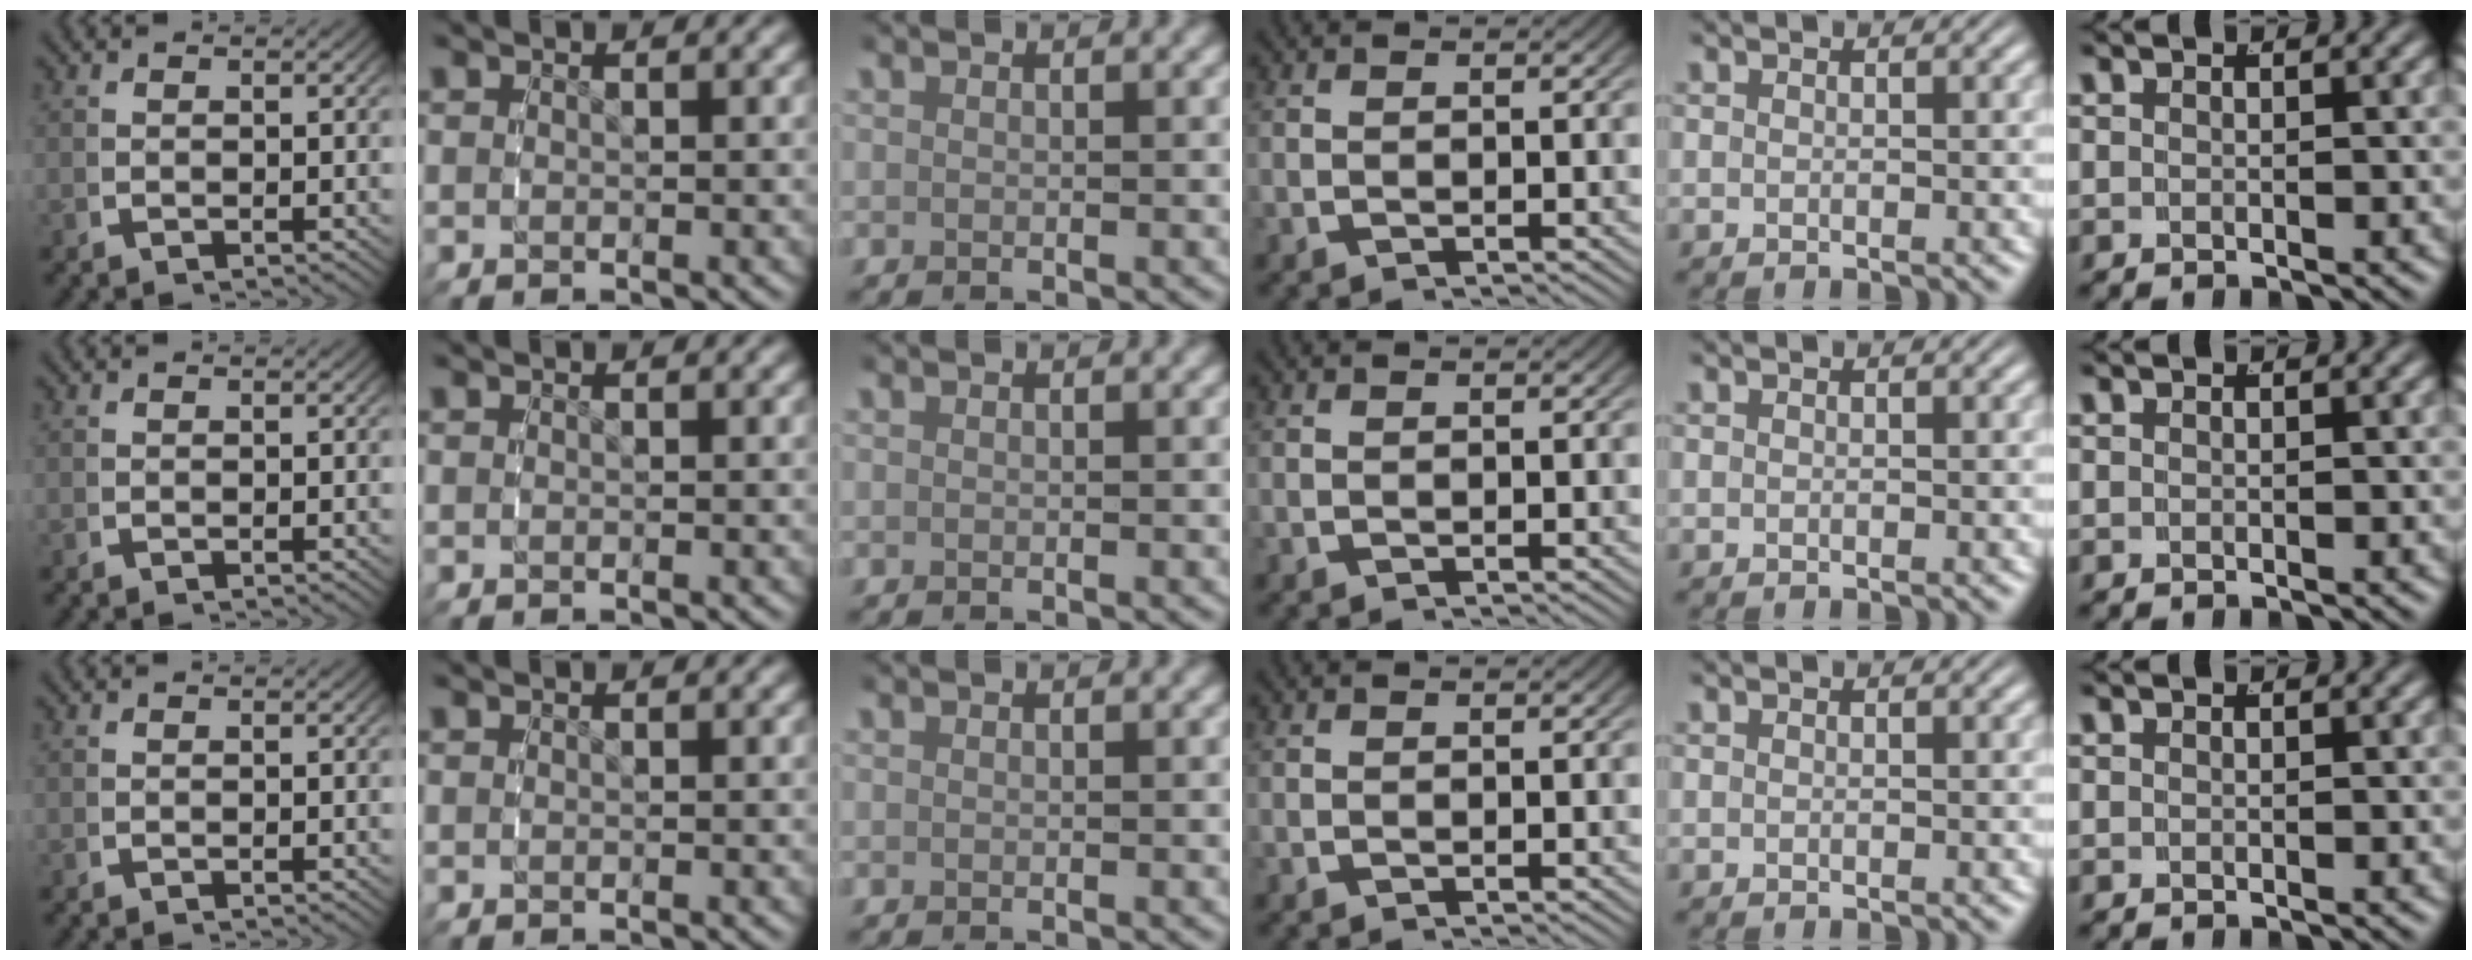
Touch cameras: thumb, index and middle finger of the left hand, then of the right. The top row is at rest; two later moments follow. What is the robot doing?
{"motion": "reach", "object": "measuring cup"}